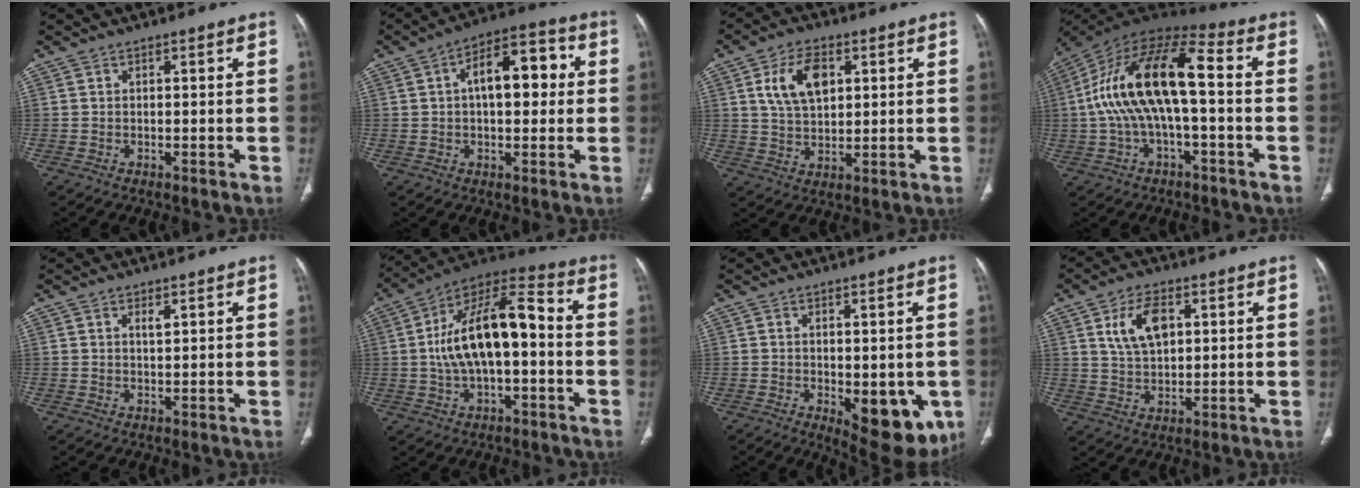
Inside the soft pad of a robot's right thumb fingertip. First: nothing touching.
{"total": 12.6, "force": [2.0, 6.4, 10.6], "torque": [-0.135, 0.029, 0.024]}
{"total": 10.2, "force": [3.3, 6.1, 7.5], "torque": [-0.122, -0.006, 0.062]}
{"total": 17.9, "force": [-0.2, 7.2, 16.4], "torque": [-0.323, 0.055, -0.011]}
{"total": 1.5, "force": [0.8, 0.6, 1.1], "torque": [-0.018, -0.005, 0.015]}
{"total": 17.7, "force": [-0.6, 8.1, 15.7], "torque": [-0.275, 0.048, -0.016]}
{"total": 12.5, "force": [-3.4, 5.7, 10.6], "torque": [-0.105, -0.014, -0.027]}
{"total": 8.6, "force": [2.9, 4.9, 6.5], "torque": [-0.108, -0.007, 0.059]}